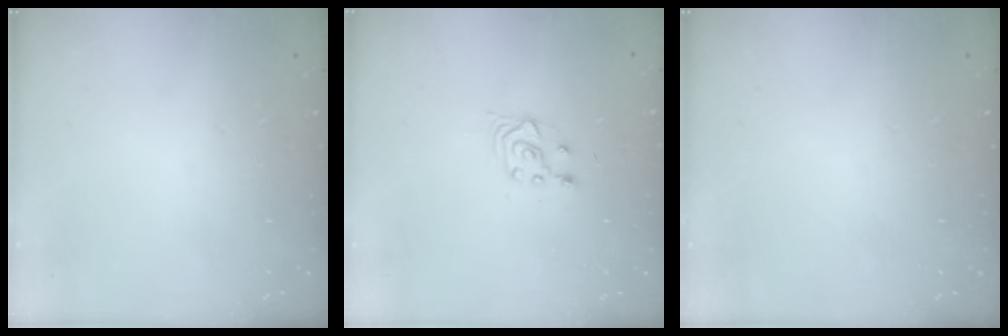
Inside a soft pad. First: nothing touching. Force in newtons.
{"total": 3.0, "press": 2.6, "slide": 1.3}
{"total": 0.0}